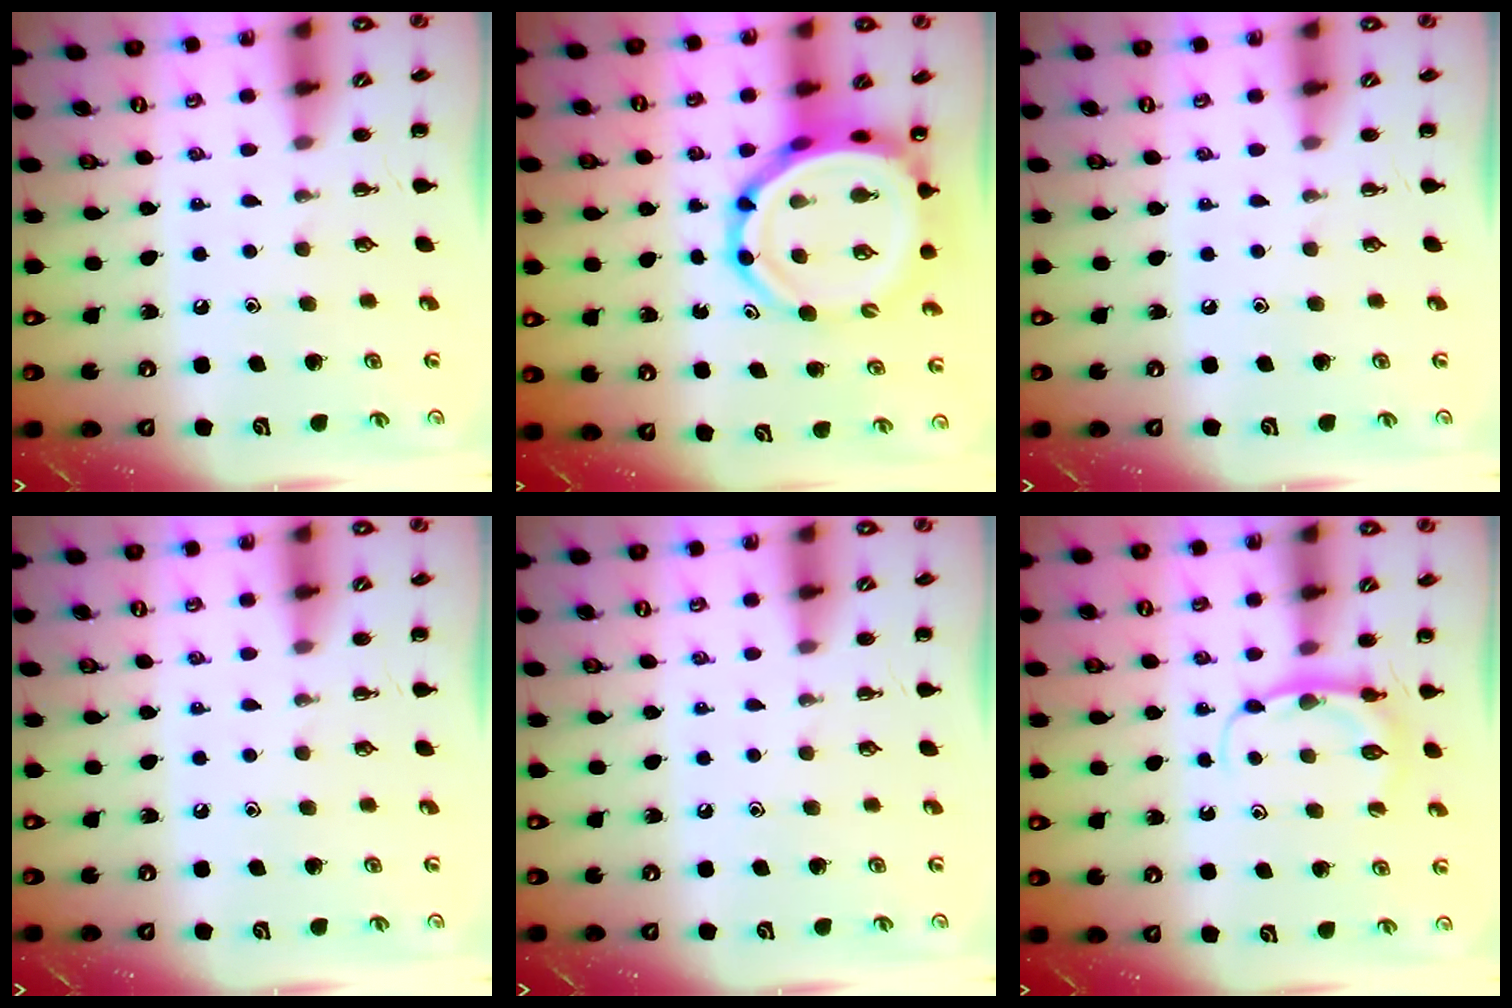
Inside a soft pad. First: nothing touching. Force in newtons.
{"total": 11.2, "press": 10.7, "slide": 3.4}
{"total": 0.0}
{"total": 0.0}
{"total": 0.0}
{"total": 5.8, "press": 5.7, "slide": 0.9}